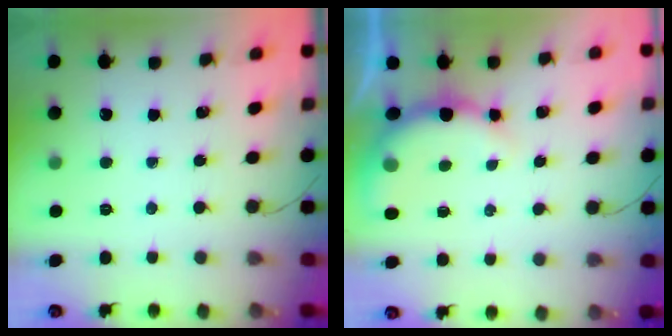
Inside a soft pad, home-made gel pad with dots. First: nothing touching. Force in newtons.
{"total": 8.0, "press": 8.0, "slide": 1.1}